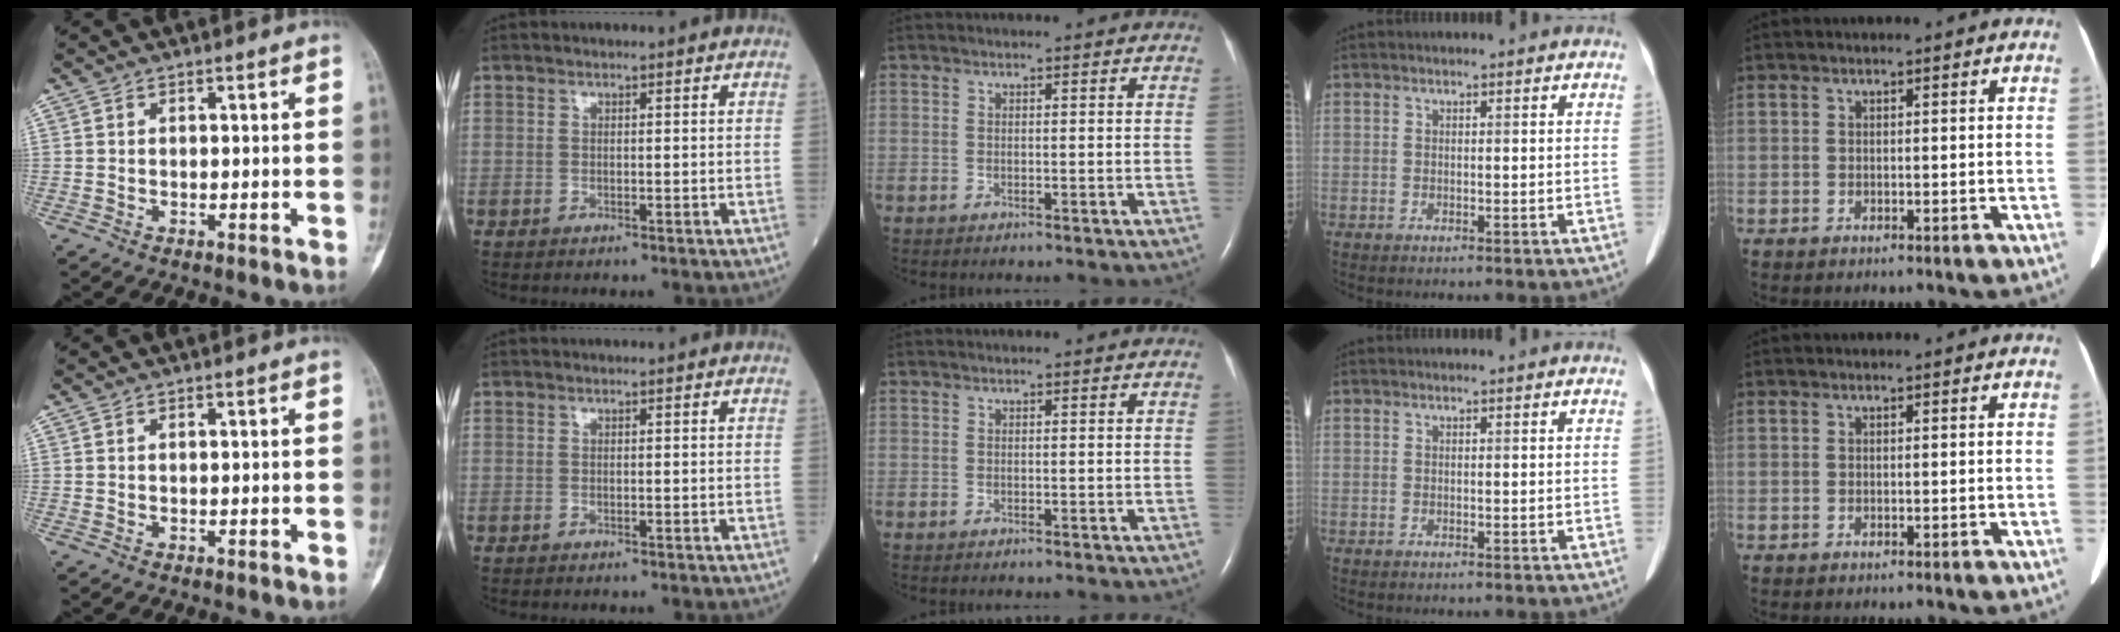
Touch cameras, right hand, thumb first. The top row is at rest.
{}